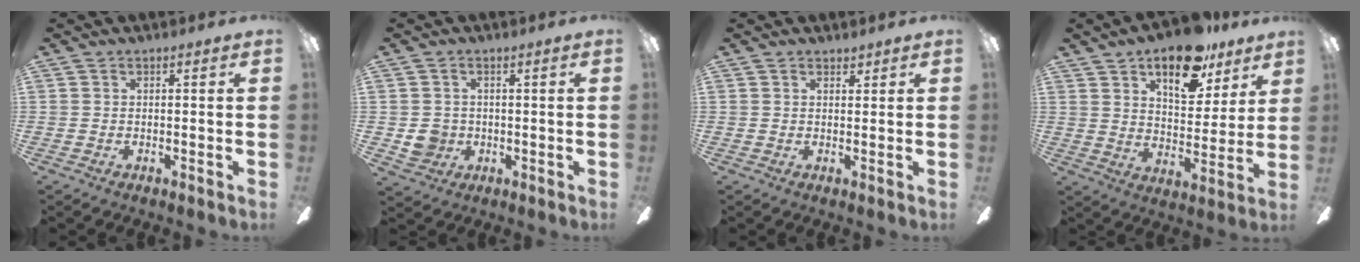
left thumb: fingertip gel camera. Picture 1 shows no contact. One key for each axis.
{"total": 4.4, "fx": -0.2, "fy": 4.3, "fz": 1.1, "tx": -0.011, "ty": 0.007, "tz": -0.001}
{"total": 1.2, "fx": 1.1, "fy": 0.5, "fz": 0.1, "tx": 0.005, "ty": -0.003, "tz": 0.020}
{"total": 15.8, "fx": 10.6, "fy": 7.6, "fz": 9.0, "tx": -0.123, "ty": -0.053, "tz": 0.181}